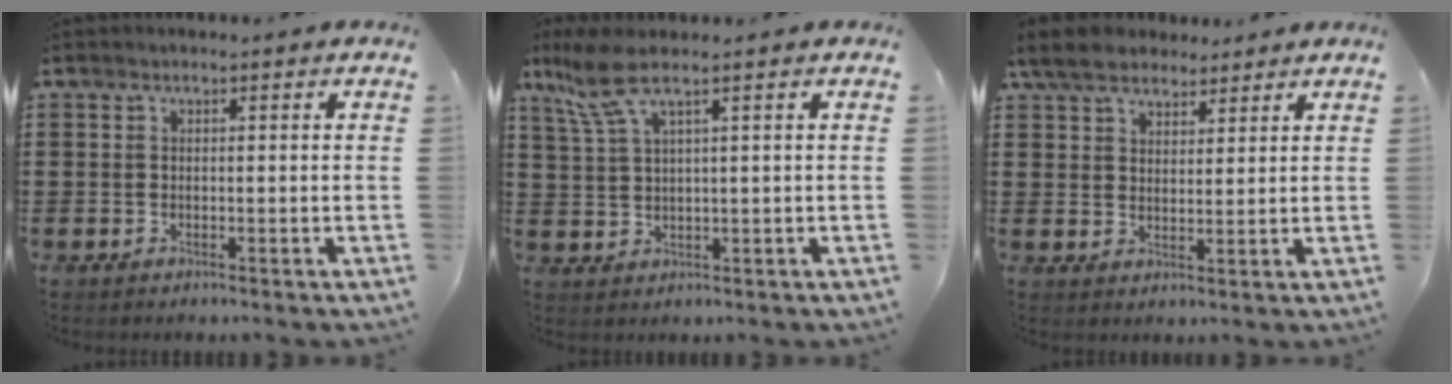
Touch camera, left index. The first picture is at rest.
{"total": 5.5, "force": [2.8, 1.1, 4.6], "torque": [-0.119, 0.001, 0.044]}
{"total": 5.6, "force": [4.6, 2.6, 1.8], "torque": [-0.053, 0.001, 0.087]}